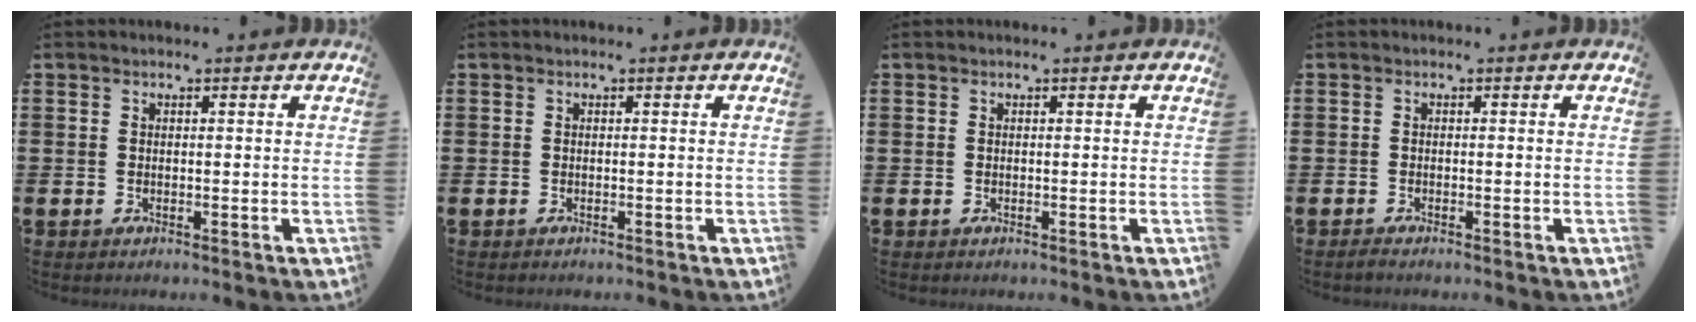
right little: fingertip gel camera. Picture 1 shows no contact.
{"total": 0.0}
{"total": 0.0}
{"total": 0.6, "force": [-0.4, 0.0, 0.4], "torque": [-0.007, -0.003, -0.008]}